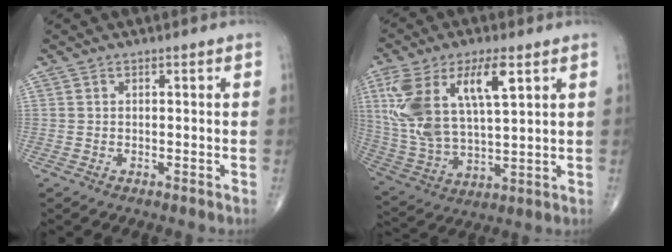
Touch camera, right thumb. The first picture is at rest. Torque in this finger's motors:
{"motor_torque": [1.50, 3.50, 1.86, 0.91, 0.22]}